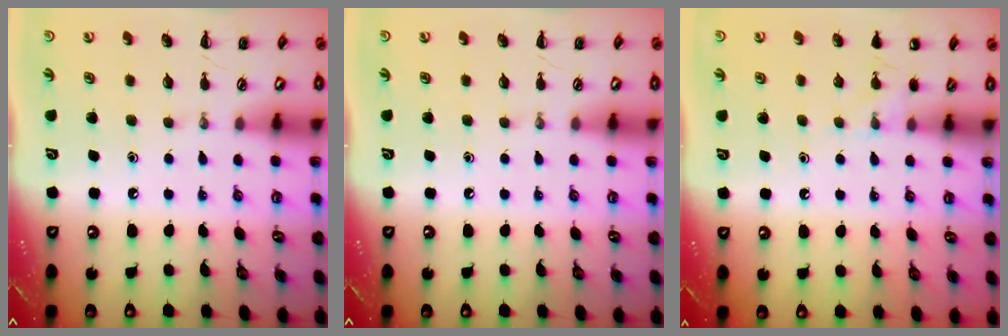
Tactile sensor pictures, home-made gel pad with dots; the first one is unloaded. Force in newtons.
{"total": 0.0}
{"total": 4.8, "press": 4.5, "slide": 1.4}